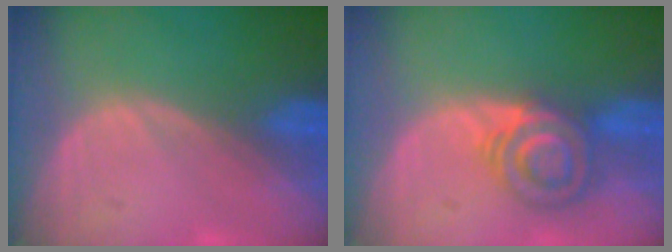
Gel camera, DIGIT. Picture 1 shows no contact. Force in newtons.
{"total": 6.1, "press": 6.0, "slide": 1.1}